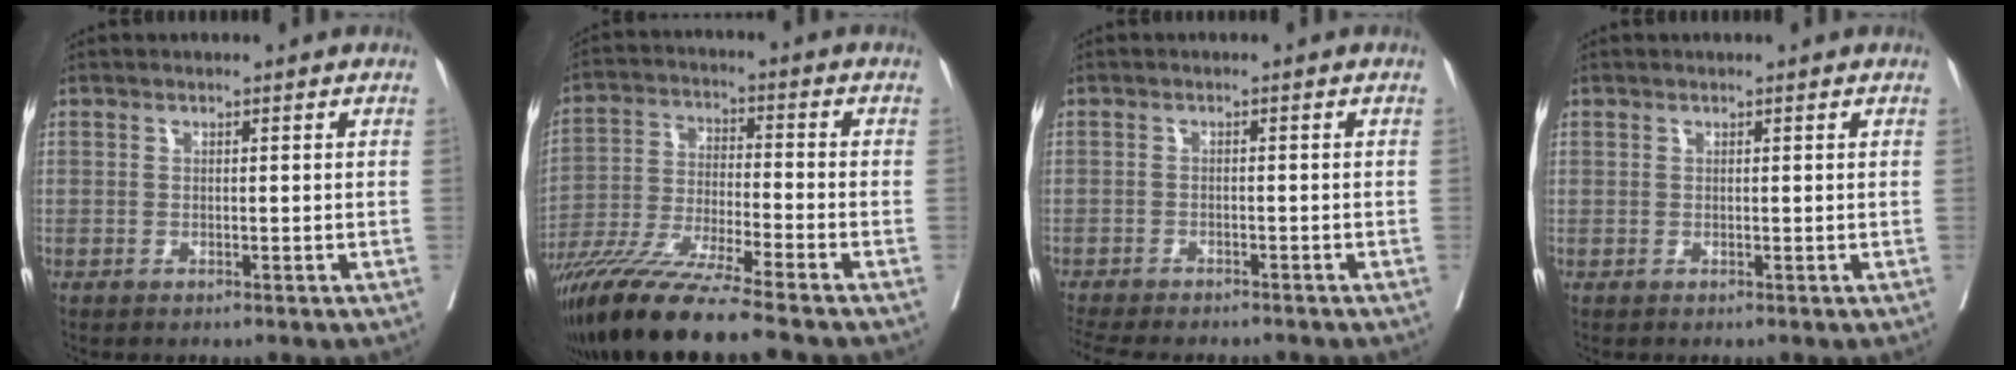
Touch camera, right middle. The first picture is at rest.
{"total": 14.0, "force": [-11.1, -1.0, 8.4], "torque": [-0.163, -0.040, -0.201]}
{"total": 11.3, "force": [-9.9, 2.6, 4.6], "torque": [-0.088, -0.014, -0.136]}
{"total": 0.5, "force": [0.5, 0.2, -0.1], "torque": [0.005, 0.003, 0.008]}